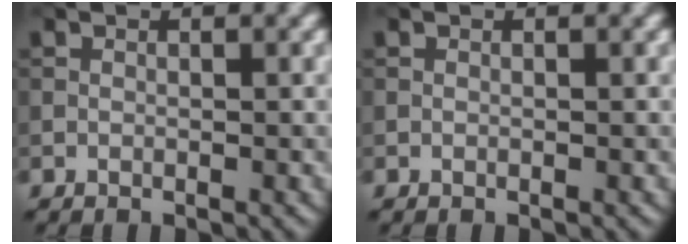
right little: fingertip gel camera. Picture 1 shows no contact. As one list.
[{"total": 0.0}]